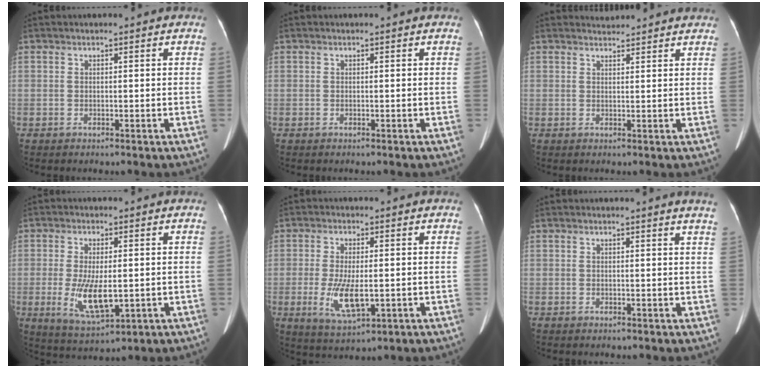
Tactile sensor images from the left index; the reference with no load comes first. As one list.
[{"total": 0.0}, {"total": 3.0, "force": [3.0, 0.3, -0.1], "torque": [-0.008, 0.014, 0.036]}, {"total": 8.2, "force": [-0.9, 3.1, 7.5], "torque": [-0.150, -0.020, -0.005]}, {"total": 7.2, "force": [-1.3, 2.5, 6.7], "torque": [-0.139, -0.016, -0.014]}, {"total": 2.5, "force": [2.3, -0.6, 1.0], "torque": [-0.016, -0.009, 0.013]}]